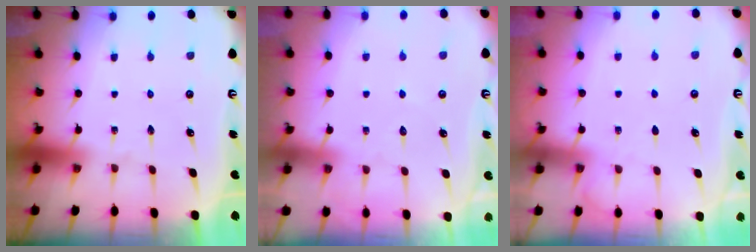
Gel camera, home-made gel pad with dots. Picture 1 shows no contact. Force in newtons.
{"total": 5.8, "press": 5.8, "slide": 0.7}
{"total": 4.0, "press": 4.0, "slide": 0.5}